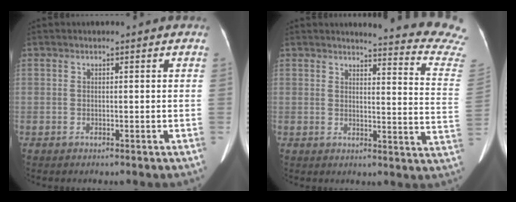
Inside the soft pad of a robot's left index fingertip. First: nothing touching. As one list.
[{"total": 17.1, "force": [16.7, -1.3, 3.2], "torque": [-0.028, -0.155, 0.158]}]